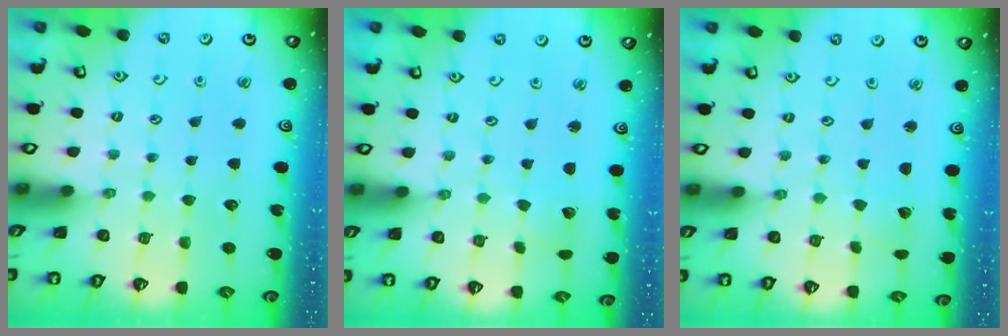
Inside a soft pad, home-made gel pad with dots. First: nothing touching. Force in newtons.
{"total": 2.5, "press": 2.5, "slide": 0.2}
{"total": 1.4, "press": 1.4, "slide": 0.0}